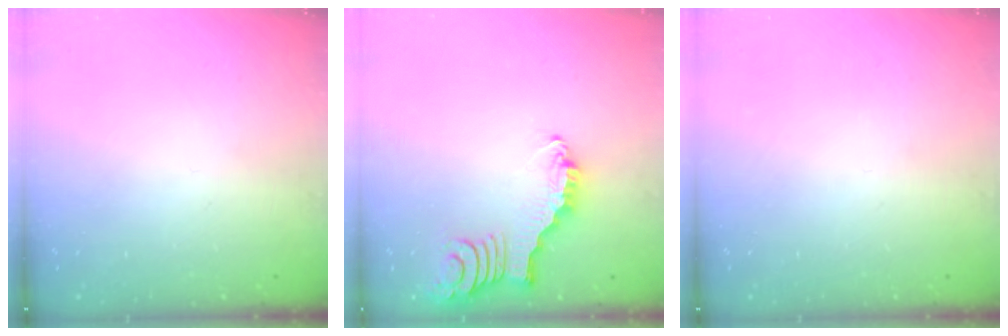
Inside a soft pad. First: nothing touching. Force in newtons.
{"total": 2.4, "press": 2.4, "slide": 0.3}
{"total": 0.0}